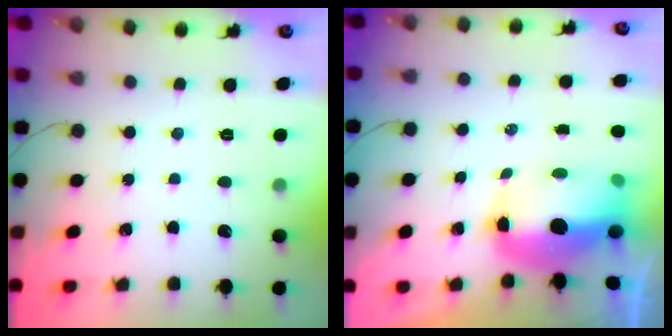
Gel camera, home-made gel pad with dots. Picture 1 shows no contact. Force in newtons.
{"total": 11.5, "press": 11.3, "slide": 2.2}